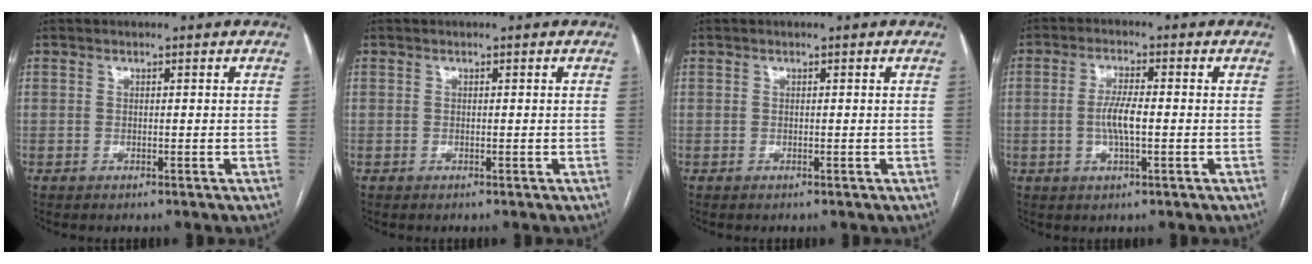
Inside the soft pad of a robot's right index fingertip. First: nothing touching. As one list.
[{"total": 0.0}, {"total": 0.0}, {"total": 4.8, "force": [-0.6, 0.8, 4.7], "torque": [-0.099, 0.000, -0.012]}]